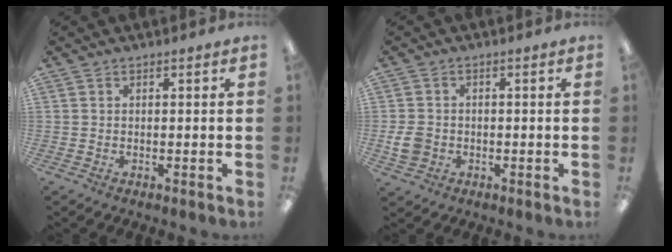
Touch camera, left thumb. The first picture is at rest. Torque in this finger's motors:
{"motor_torque": [-0.64, 0.58, 0.30, -0.24, 0.00]}